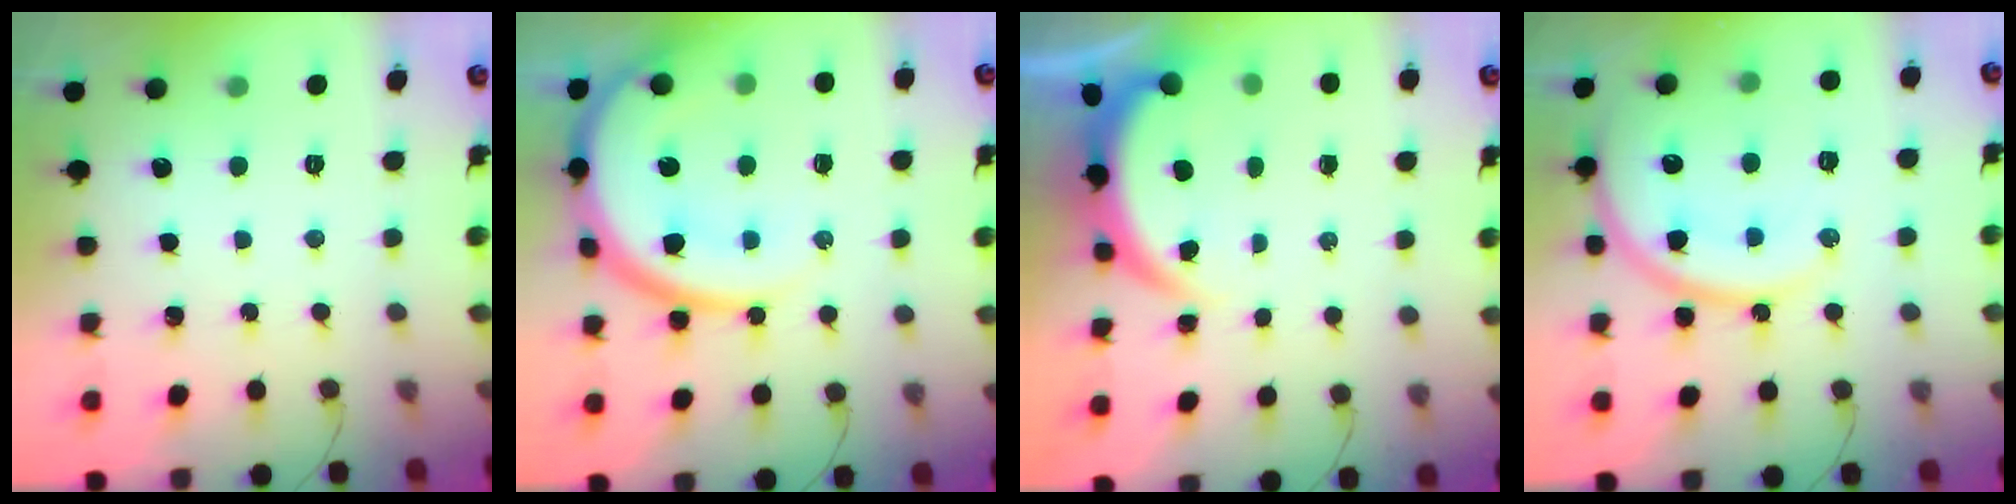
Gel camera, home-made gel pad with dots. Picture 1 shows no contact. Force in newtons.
{"total": 19.1, "press": 19.0, "slide": 1.9}
{"total": 3.9, "press": 3.9, "slide": 0.2}
{"total": 18.2, "press": 18.0, "slide": 2.0}